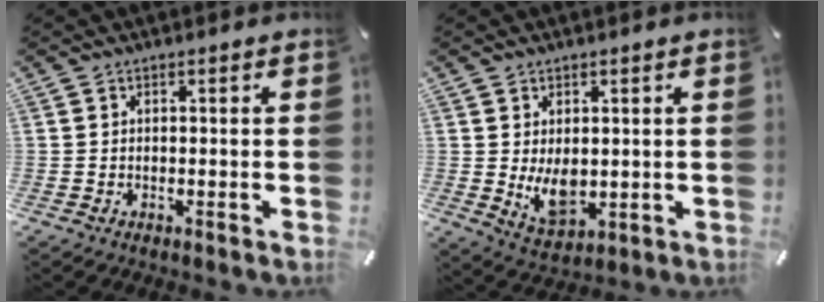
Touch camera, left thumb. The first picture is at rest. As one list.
[{"total": 7.8, "force": [0.4, 5.3, 5.7], "torque": [-0.101, -0.009, 0.009]}]